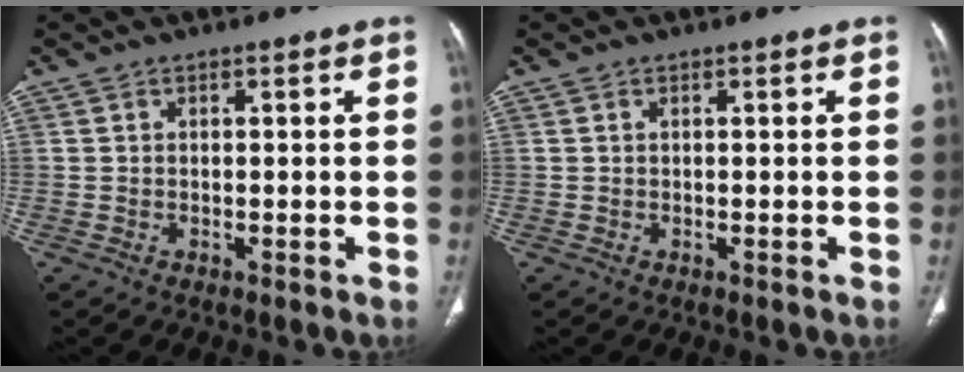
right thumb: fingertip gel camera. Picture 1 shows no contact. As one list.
[{"total": 0.0}]